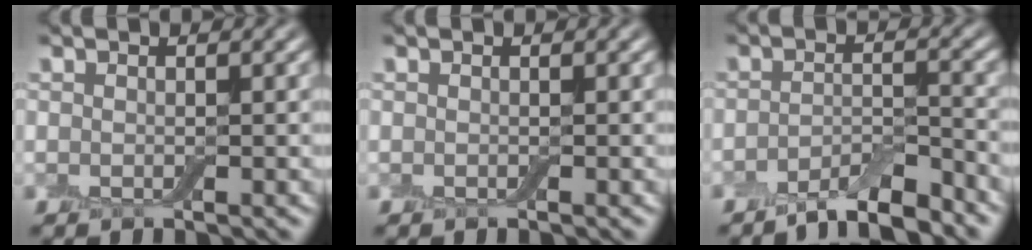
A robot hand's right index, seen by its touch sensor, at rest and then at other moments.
{"total": 0.0}
{"total": 4.3, "force": [-3.5, 0.8, 2.3], "torque": [-0.037, 0.004, -0.063]}